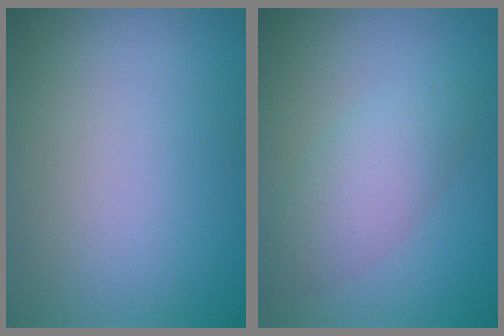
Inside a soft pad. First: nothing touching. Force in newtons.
{"total": 3.6, "press": 3.6, "slide": 0.2}